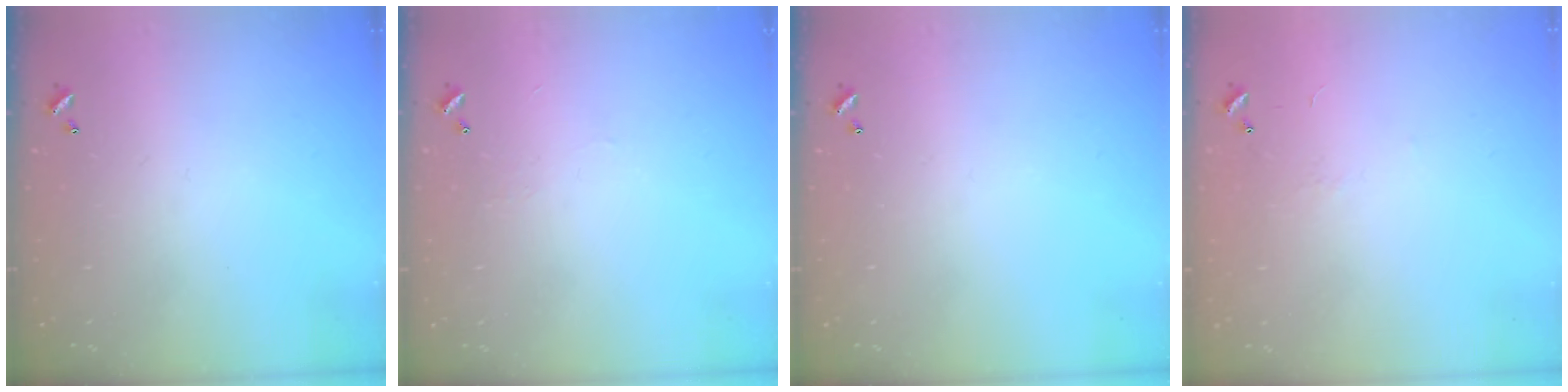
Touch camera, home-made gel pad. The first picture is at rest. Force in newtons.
{"total": 2.3, "press": 2.3, "slide": 0.4}
{"total": 0.0}
{"total": 6.4, "press": 6.3, "slide": 0.9}